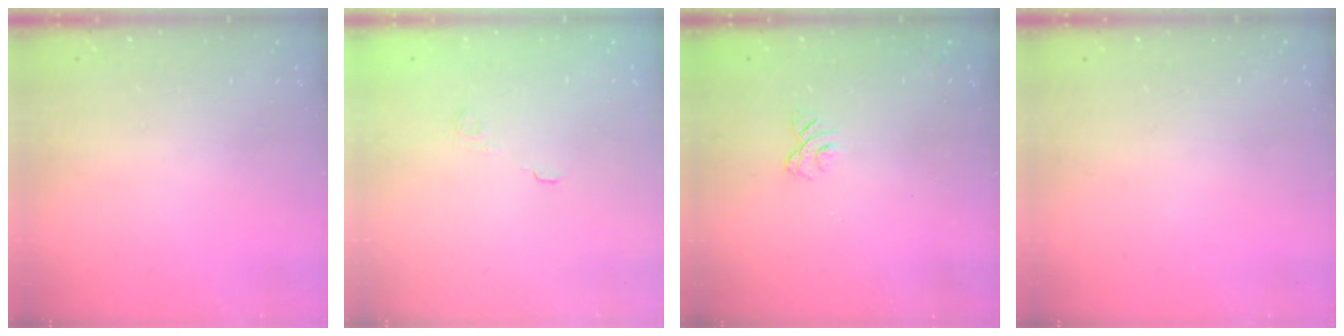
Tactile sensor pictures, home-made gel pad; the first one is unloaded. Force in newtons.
{"total": 2.0, "press": 1.5, "slide": 1.3}
{"total": 2.3, "press": 1.9, "slide": 1.3}
{"total": 0.0}